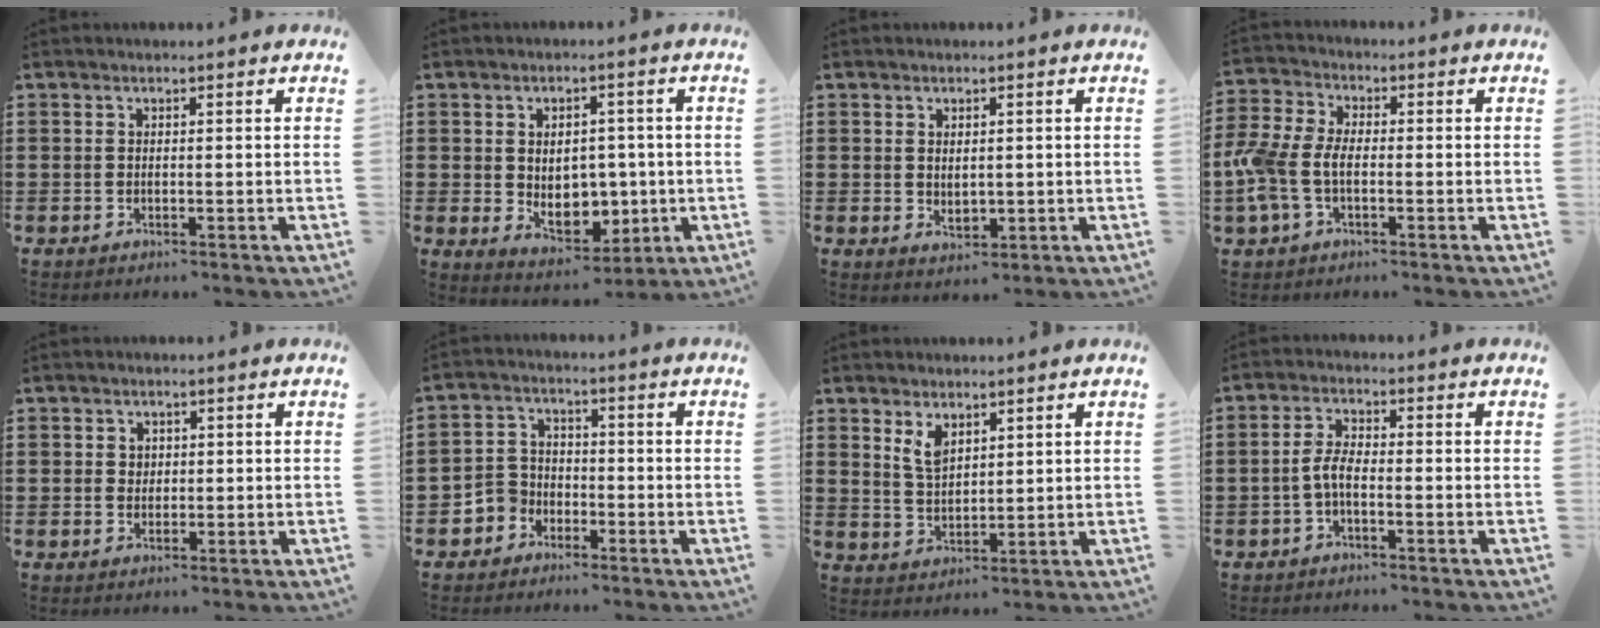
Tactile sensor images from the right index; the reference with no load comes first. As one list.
[{"total": 6.8, "force": [-0.6, 5.2, 4.4], "torque": [-0.055, 0.003, -0.013]}, {"total": 1.7, "force": [0.5, 1.1, 1.2], "torque": [-0.016, 0.000, 0.007]}, {"total": 6.2, "force": [-1.6, 3.7, 4.8], "torque": [-0.134, -0.006, -0.042]}, {"total": 1.4, "force": [0.3, 1.3, 0.3], "torque": [-0.013, 0.005, 0.007]}, {"total": 3.6, "force": [-2.2, 2.8, 0.5], "torque": [-0.031, 0.000, -0.049]}, {"total": 4.0, "force": [2.5, 2.0, 2.3], "torque": [-0.053, 0.006, 0.047]}, {"total": 3.7, "force": [-1.2, 1.3, 3.2], "torque": [-0.080, -0.002, -0.028]}]